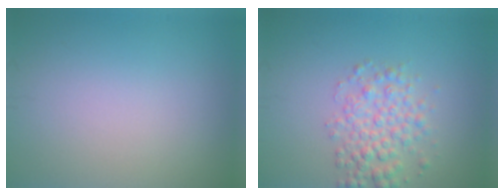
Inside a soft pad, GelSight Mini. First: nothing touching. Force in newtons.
{"total": 3.7, "press": 3.7, "slide": 0.1}